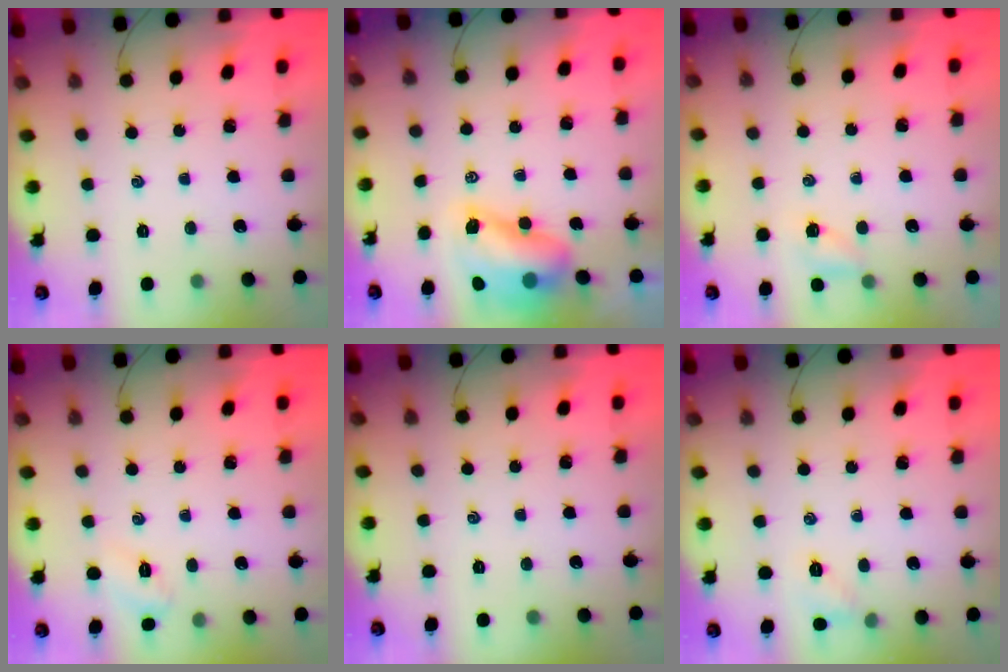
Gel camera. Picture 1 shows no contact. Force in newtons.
{"total": 9.0, "press": 8.8, "slide": 1.9}
{"total": 3.9, "press": 3.7, "slide": 1.2}
{"total": 6.0, "press": 5.8, "slide": 1.6}
{"total": 0.0}
{"total": 5.0, "press": 4.7, "slide": 1.5}